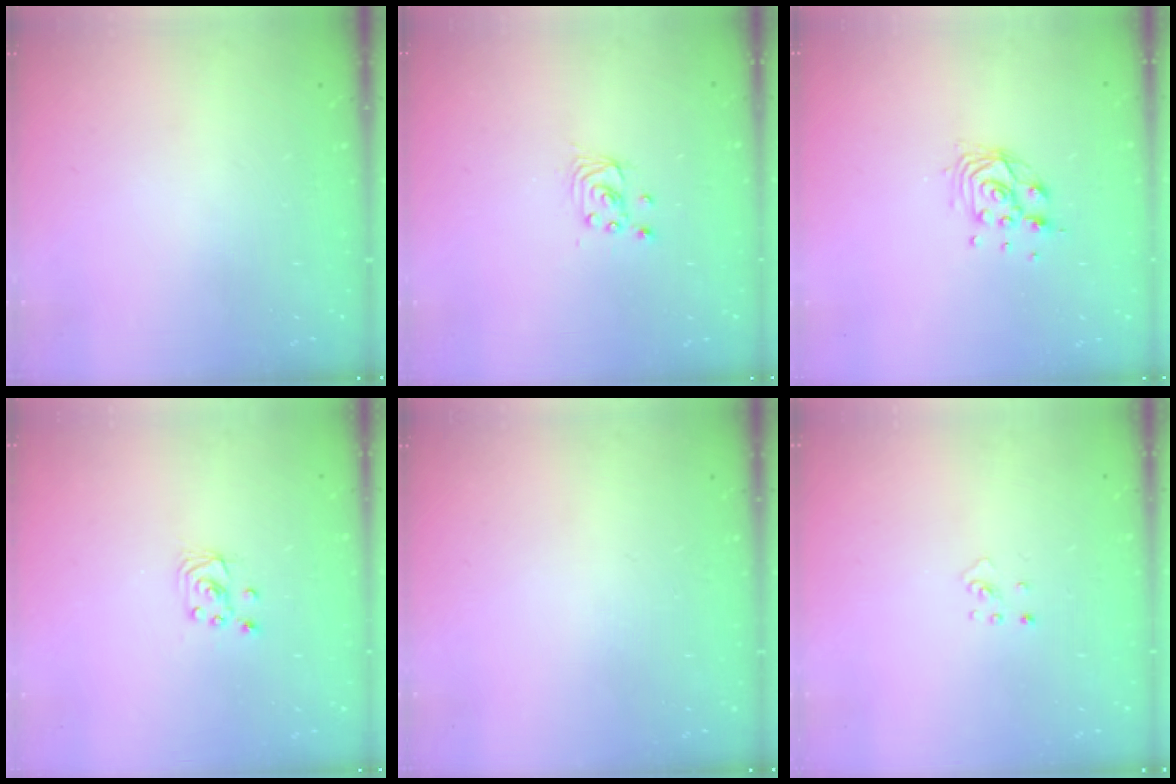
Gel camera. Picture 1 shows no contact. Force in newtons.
{"total": 2.4, "press": 2.4, "slide": 0.2}
{"total": 9.4, "press": 9.2, "slide": 1.9}
{"total": 2.7, "press": 2.7, "slide": 0.2}
{"total": 0.0}
{"total": 2.0, "press": 2.0, "slide": 0.3}